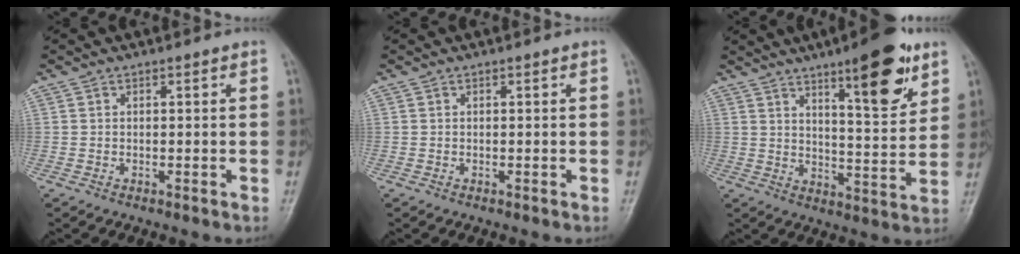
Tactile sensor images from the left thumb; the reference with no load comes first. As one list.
[{"total": 0.0}, {"total": 14.2, "force": [8.2, 3.5, 11.0], "torque": [-0.136, -0.048, 0.121]}]